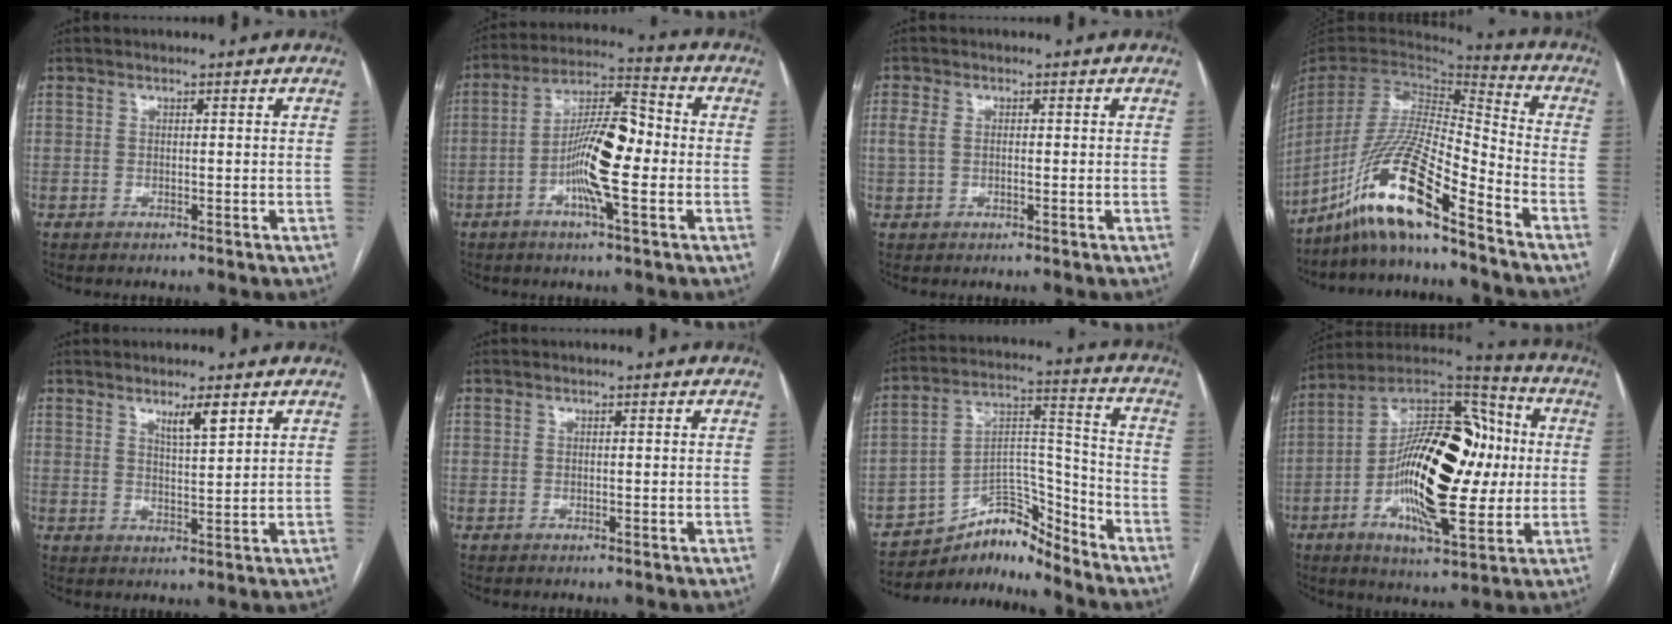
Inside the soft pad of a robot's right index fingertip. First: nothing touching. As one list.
[{"total": 12.2, "force": [-2.4, 2.1, 11.8], "torque": [-0.215, 0.015, -0.048]}, {"total": 3.0, "force": [0.3, 1.9, 2.4], "torque": [-0.069, 0.018, 0.006]}, {"total": 16.3, "force": [-11.9, 1.0, 11.1], "torque": [-0.219, -0.009, -0.224]}, {"total": 3.8, "force": [2.4, 0.4, 2.9], "torque": [-0.052, -0.005, 0.045]}, {"total": 0.0}, {"total": 9.8, "force": [-9.5, 2.3, 1.5], "torque": [-0.019, 0.062, -0.167]}, {"total": 23.1, "force": [-1.9, 8.5, 21.4], "torque": [-0.386, 0.024, -0.035]}]